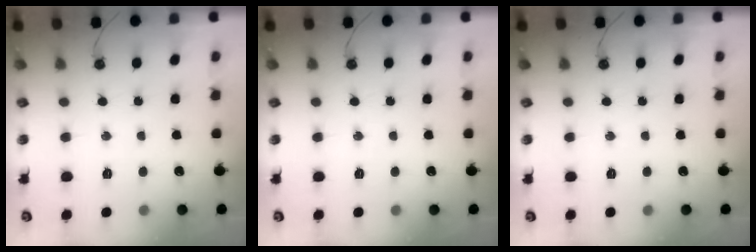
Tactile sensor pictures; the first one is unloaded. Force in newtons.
{"total": 0.0}
{"total": 0.0}